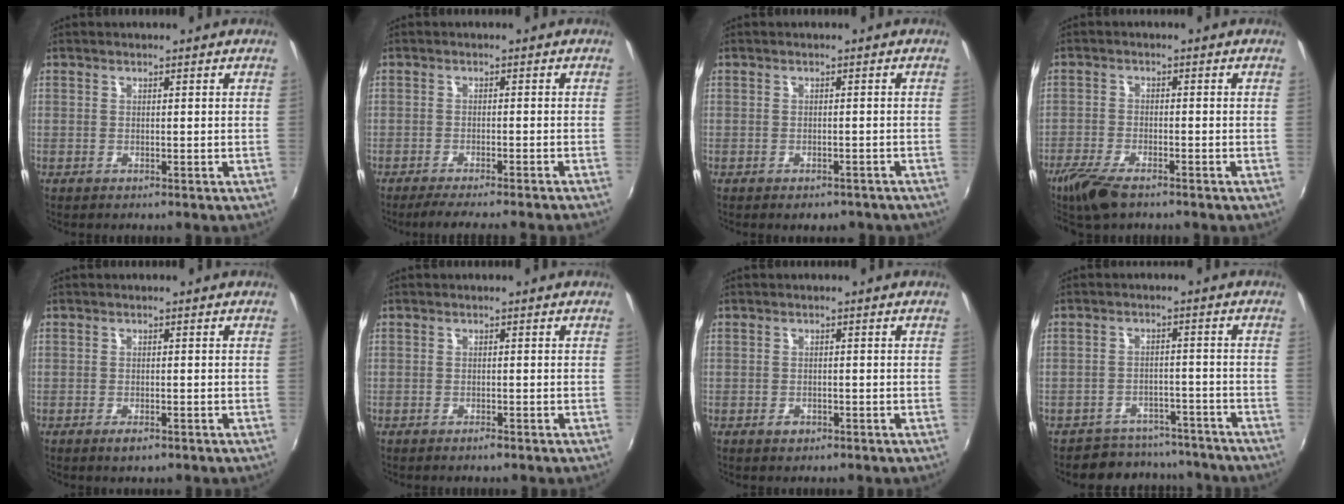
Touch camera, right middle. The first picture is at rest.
{"total": 7.0, "force": [-6.2, -0.6, 3.3], "torque": [-0.068, -0.016, -0.090]}
{"total": 4.7, "force": [-3.8, 2.1, 2.0], "torque": [-0.031, -0.010, -0.040]}
{"total": 7.4, "force": [-5.5, 2.2, 4.4], "torque": [-0.116, -0.023, -0.108]}
{"total": 1.9, "force": [-1.1, 0.7, 1.3], "torque": [-0.026, -0.004, -0.019]}
{"total": 0.8, "force": [-0.7, 0.2, 0.4], "torque": [-0.008, -0.001, -0.013]}
{"total": 1.4, "force": [-0.8, 1.0, 0.6], "torque": [-0.011, -0.001, -0.013]}
{"total": 10.4, "force": [-9.2, 4.5, 1.5], "torque": [-0.041, 0.018, -0.118]}